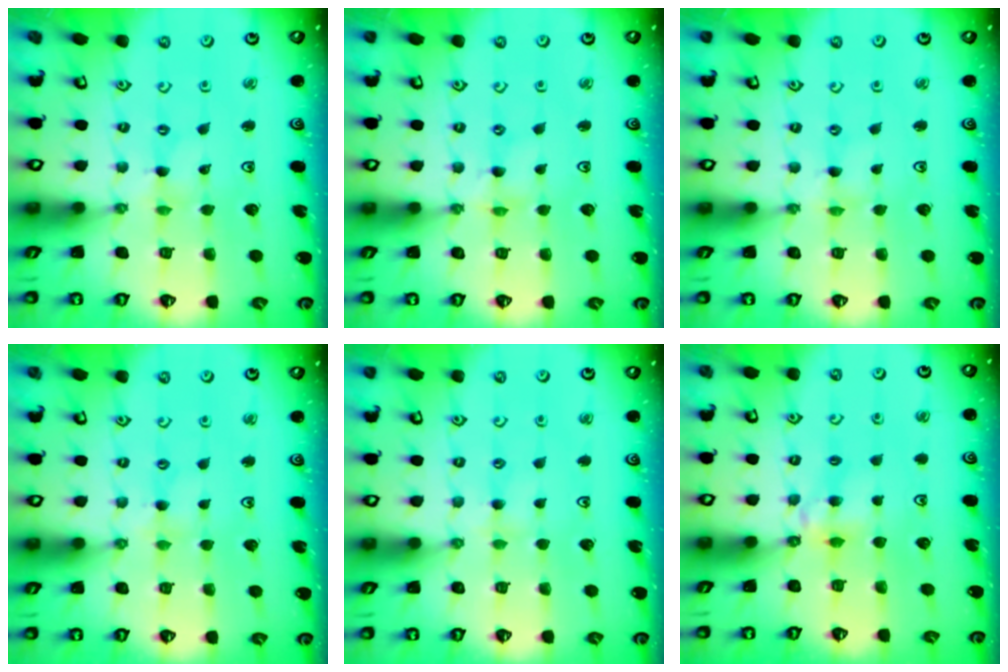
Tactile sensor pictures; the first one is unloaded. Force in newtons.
{"total": 1.1, "press": 1.1, "slide": 0.2}
{"total": 0.0}
{"total": 1.7, "press": 1.7, "slide": 0.4}
{"total": 2.6, "press": 2.5, "slide": 0.5}
{"total": 4.6, "press": 4.6, "slide": 0.6}